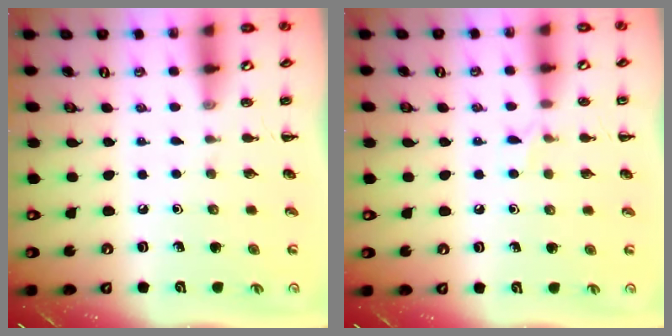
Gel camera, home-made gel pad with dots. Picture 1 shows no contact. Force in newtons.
{"total": 5.3, "press": 5.0, "slide": 1.8}